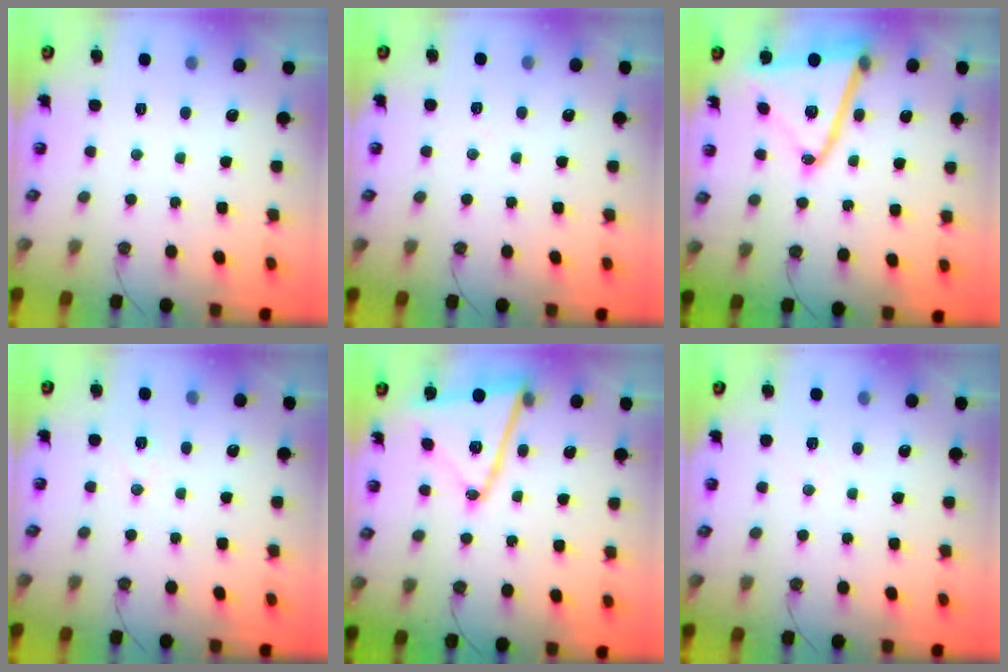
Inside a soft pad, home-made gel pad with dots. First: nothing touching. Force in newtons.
{"total": 5.1, "press": 2.6, "slide": 4.4}
{"total": 19.1, "press": 18.9, "slide": 2.6}
{"total": 6.3, "press": 4.9, "slide": 4.0}
{"total": 15.9, "press": 15.8, "slide": 1.4}
{"total": 5.1, "press": 4.9, "slide": 1.3}